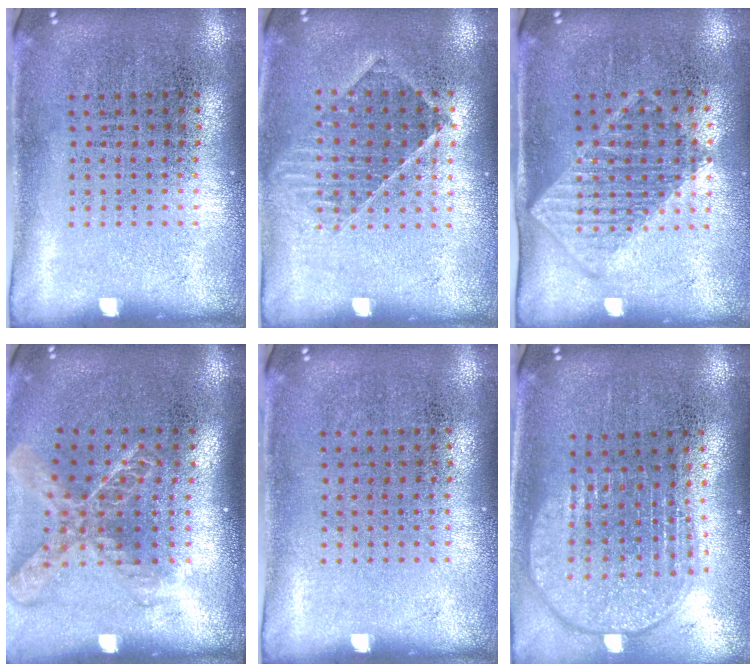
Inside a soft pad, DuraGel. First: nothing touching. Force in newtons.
{"total": 1.2, "press": 1.1, "slide": 0.5}
{"total": 1.3, "press": 1.1, "slide": 0.6}
{"total": 1.9, "press": 1.5, "slide": 1.3}
{"total": 0.0}
{"total": 1.9, "press": 1.6, "slide": 1.0}